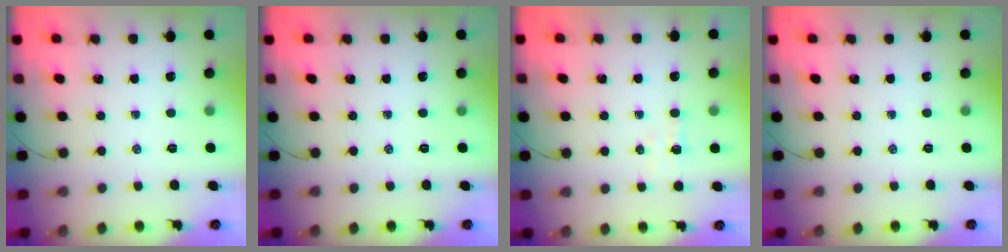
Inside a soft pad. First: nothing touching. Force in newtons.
{"total": 0.0}
{"total": 3.3, "press": 3.2, "slide": 0.9}
{"total": 0.0}